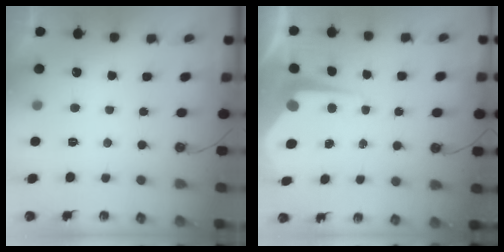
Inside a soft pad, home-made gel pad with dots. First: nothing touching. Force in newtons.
{"total": 6.8, "press": 6.8, "slide": 0.5}